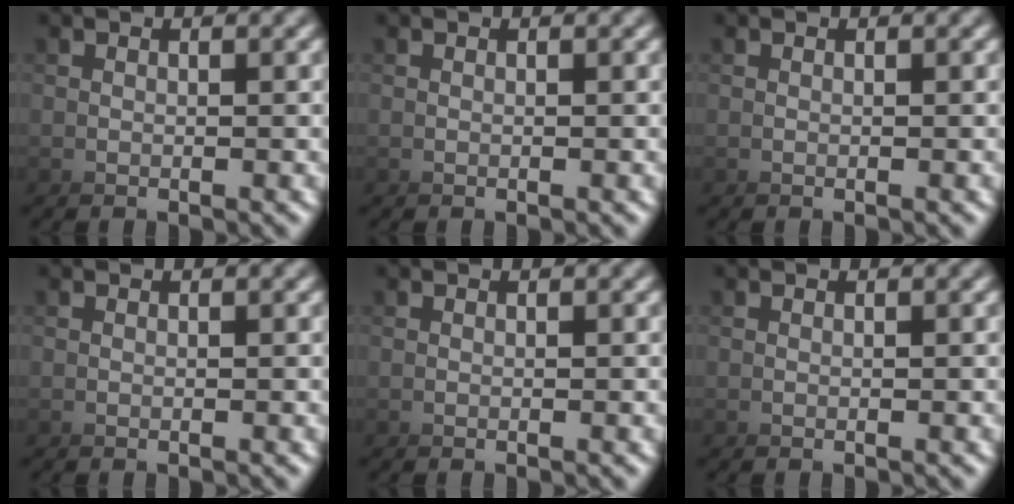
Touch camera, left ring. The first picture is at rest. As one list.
[{"total": 0.0}, {"total": 0.0}, {"total": 0.0}, {"total": 0.0}, {"total": 0.0}]